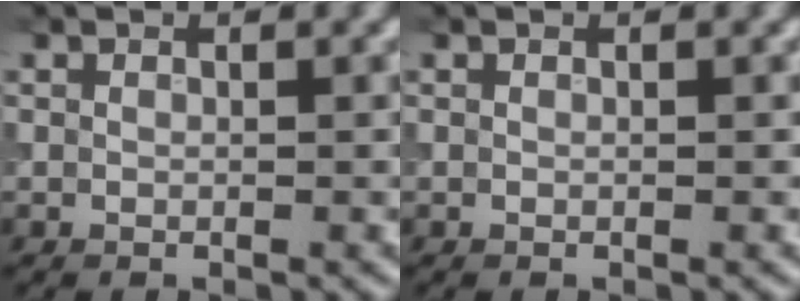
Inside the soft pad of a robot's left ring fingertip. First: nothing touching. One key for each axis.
{"total": 0.0}